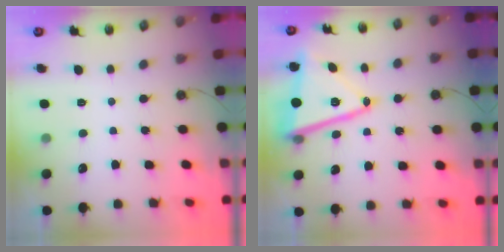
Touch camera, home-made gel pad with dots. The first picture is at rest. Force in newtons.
{"total": 18.6, "press": 18.5, "slide": 1.7}